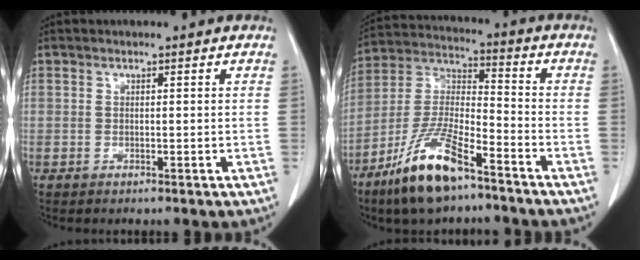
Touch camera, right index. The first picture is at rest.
{"total": 14.3, "force": [-9.4, 3.4, 10.2], "torque": [-0.215, -0.014, -0.177]}